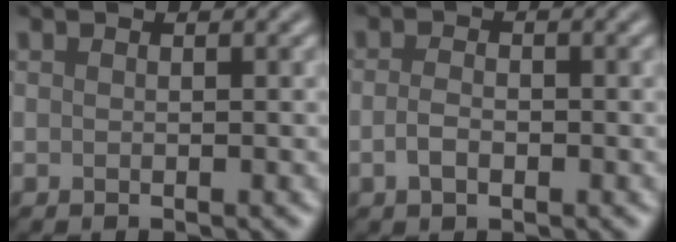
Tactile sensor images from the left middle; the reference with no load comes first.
{"total": 1.8, "force": [-0.5, 1.1, 1.3], "torque": [-0.027, 0.000, -0.013]}